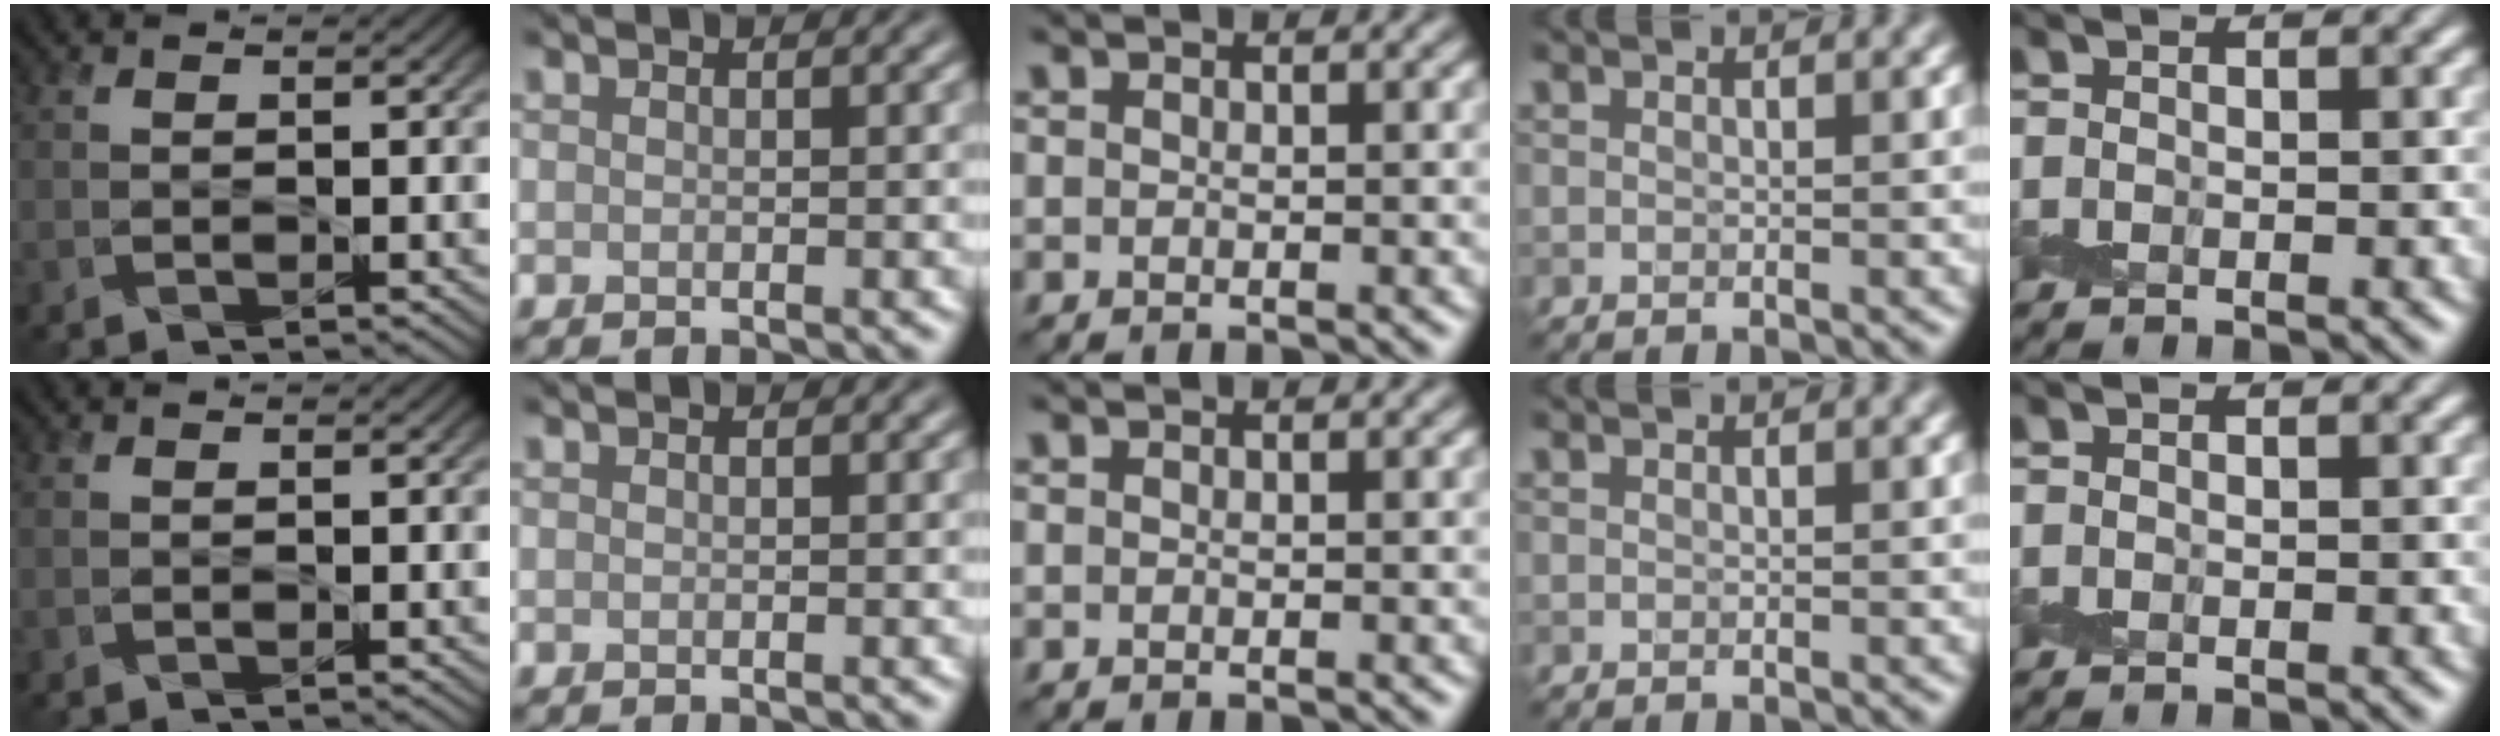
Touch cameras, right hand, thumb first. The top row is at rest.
{}